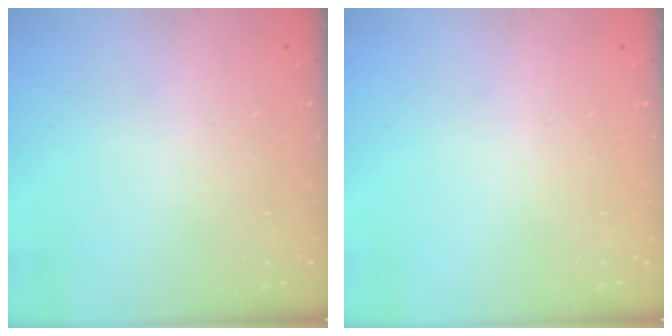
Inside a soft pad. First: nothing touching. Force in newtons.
{"total": 0.0}